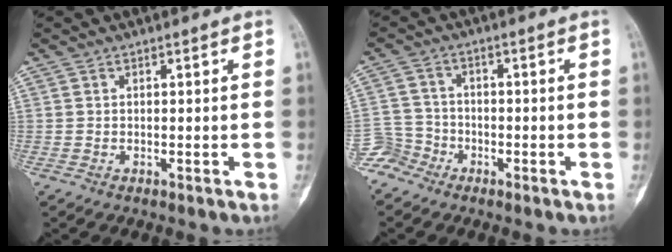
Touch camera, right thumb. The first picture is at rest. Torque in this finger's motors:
{"motor_torque": [0.04, 0.10, -0.14, -0.50, 0.00]}